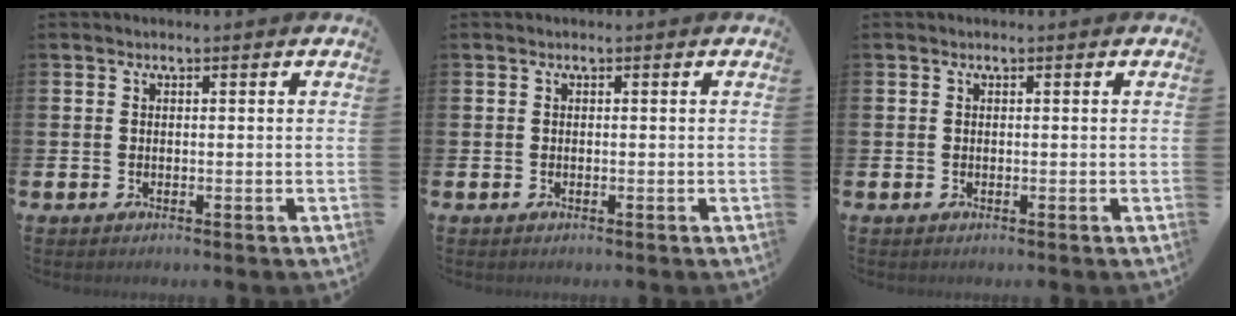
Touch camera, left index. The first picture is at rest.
{"total": 0.0}
{"total": 0.0}